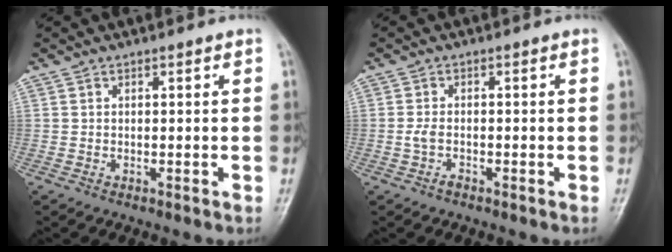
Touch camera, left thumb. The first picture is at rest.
{"total": 1.7, "force": [-0.9, 0.8, 1.2], "torque": [-0.031, 0.007, -0.019]}